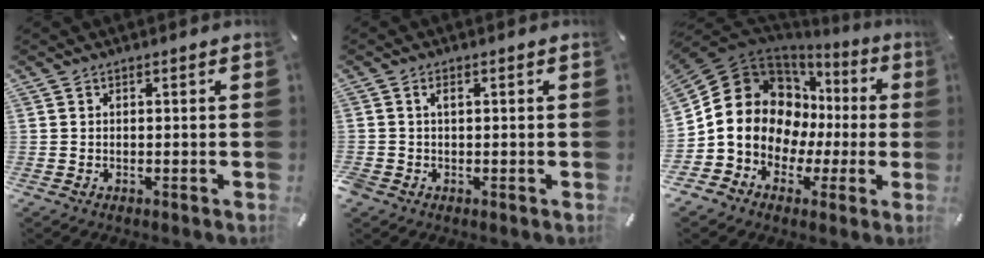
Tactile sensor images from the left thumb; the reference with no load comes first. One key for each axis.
{"total": 1.7, "fx": 0.1, "fy": 1.3, "fz": 1.0, "tx": -0.024, "ty": 0.005, "tz": -0.001}
{"total": 15.6, "fx": 1.3, "fy": 14.1, "fz": 6.6, "tx": -0.139, "ty": -0.024, "tz": 0.037}